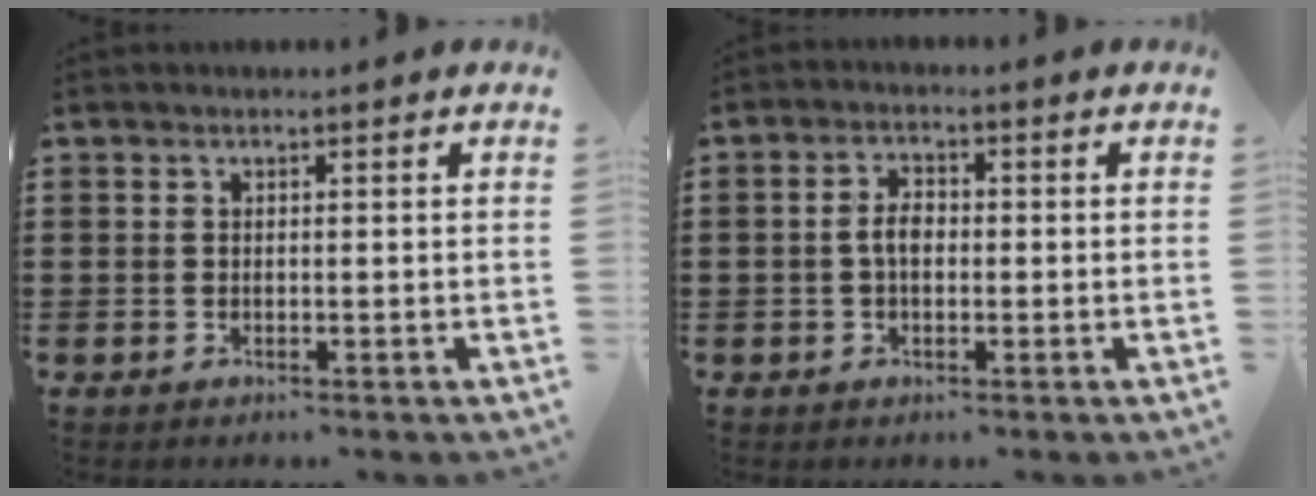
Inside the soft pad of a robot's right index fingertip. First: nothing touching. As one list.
[{"total": 3.2, "force": [-0.3, 1.7, 2.7], "torque": [-0.059, 0.002, -0.009]}]